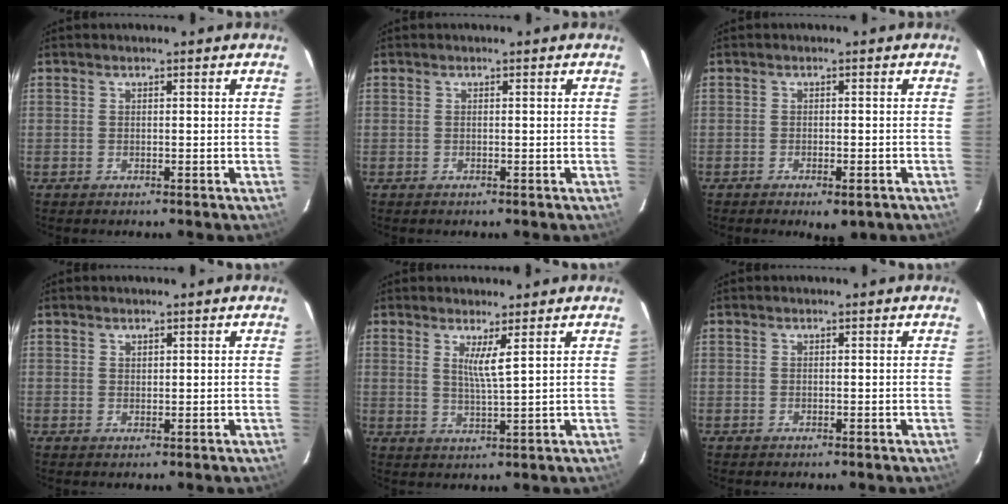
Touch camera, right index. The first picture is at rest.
{"total": 0.0}
{"total": 3.5, "force": [-2.0, 1.5, 2.4], "torque": [-0.042, -0.011, -0.027]}
{"total": 0.8, "force": [0.6, 0.4, 0.1], "torque": [-0.001, 0.001, 0.013]}
{"total": 3.6, "force": [1.9, -0.5, 3.1], "torque": [-0.060, -0.013, 0.031]}
{"total": 0.0}